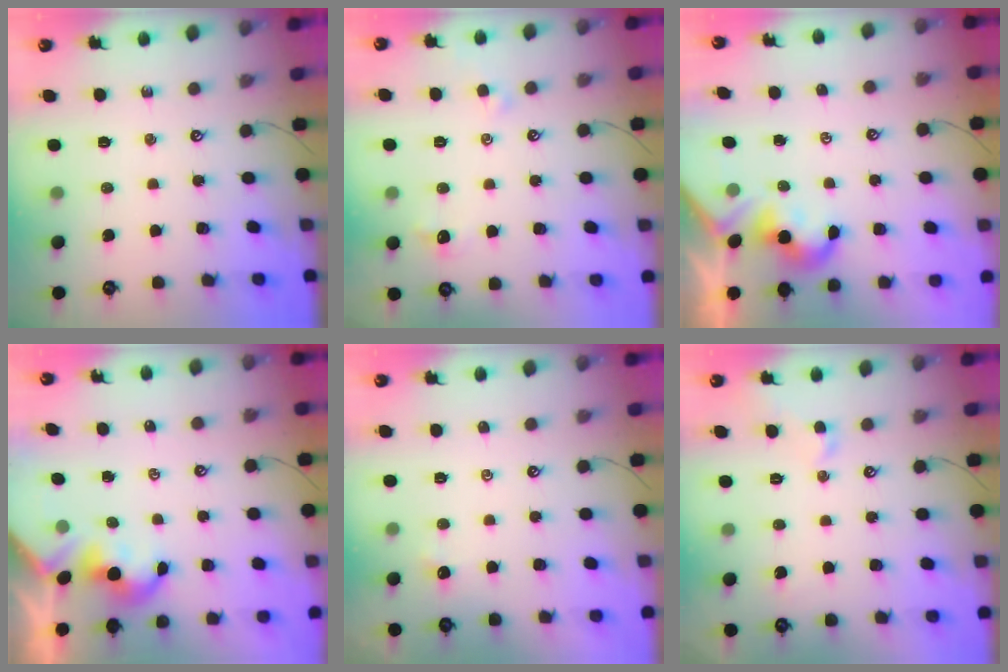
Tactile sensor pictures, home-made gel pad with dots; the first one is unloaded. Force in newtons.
{"total": 1.0, "press": 0.9, "slide": 0.6}
{"total": 1.9, "press": 1.8, "slide": 0.5}
{"total": 2.0, "press": 2.0, "slide": 0.2}
{"total": 0.0}
{"total": 1.4, "press": 1.2, "slide": 0.7}